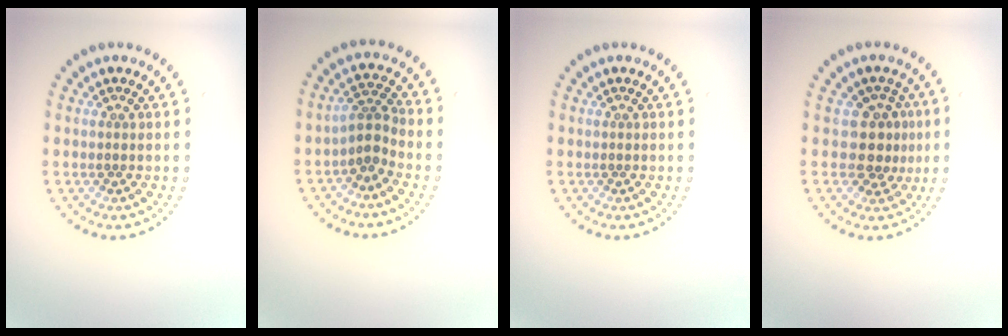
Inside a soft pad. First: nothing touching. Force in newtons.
{"total": 2.2, "press": 1.5, "slide": 1.6}
{"total": 0.0}
{"total": 2.9, "press": 2.5, "slide": 1.5}